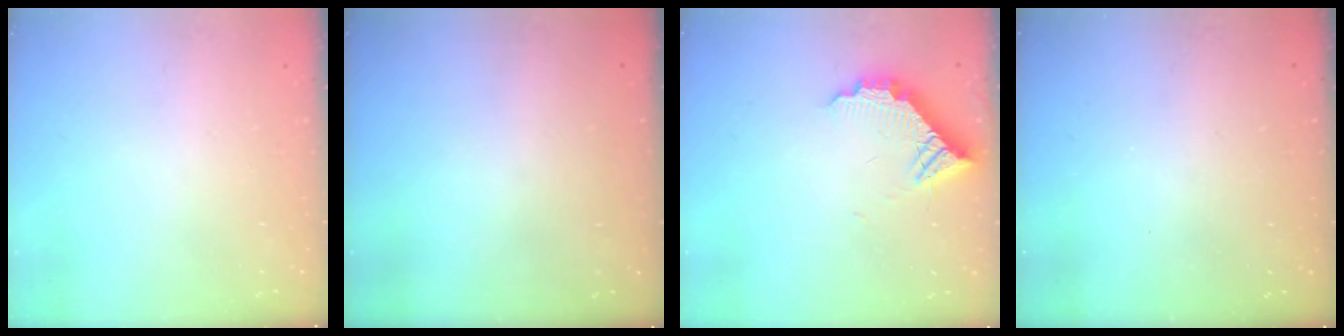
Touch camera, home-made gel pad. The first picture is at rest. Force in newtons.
{"total": 2.9, "press": 2.9, "slide": 0.3}
{"total": 10.1, "press": 10.1, "slide": 0.4}
{"total": 3.3, "press": 3.3, "slide": 0.1}